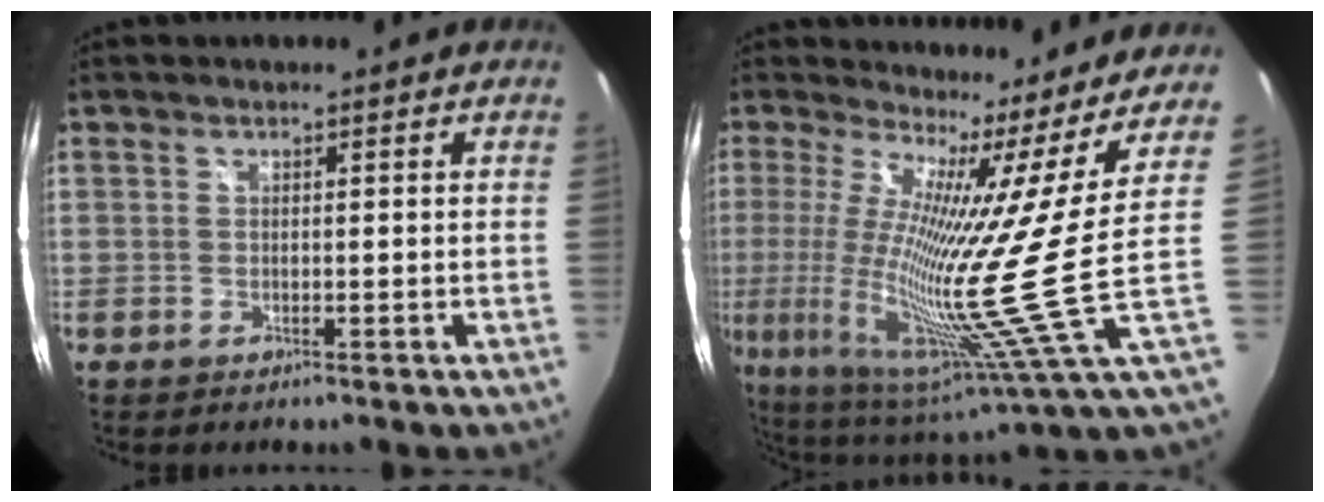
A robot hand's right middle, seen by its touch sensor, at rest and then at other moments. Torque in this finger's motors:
{"motor_torque": [2.14, 0.00, 1.02, 0.21]}